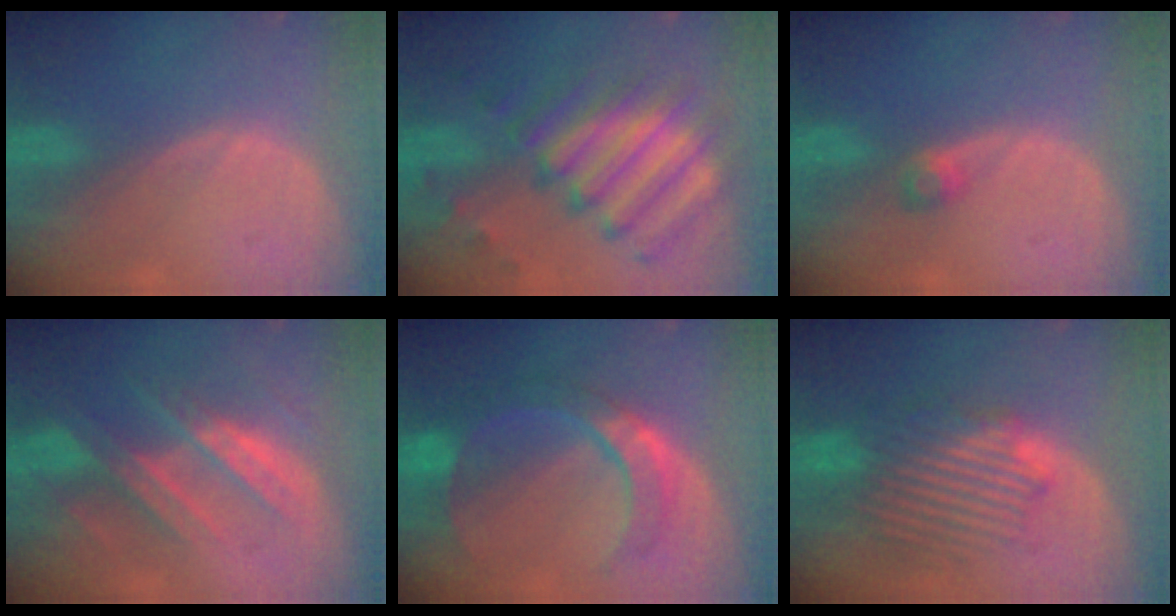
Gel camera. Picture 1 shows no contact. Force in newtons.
{"total": 11.9, "press": 10.4, "slide": 5.8}
{"total": 2.0, "press": 1.7, "slide": 1.1}
{"total": 8.9, "press": 7.9, "slide": 4.1}
{"total": 7.9, "press": 7.9, "slide": 0.3}
{"total": 8.9, "press": 8.7, "slide": 1.5}